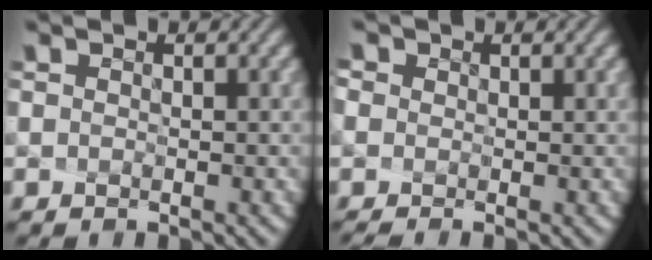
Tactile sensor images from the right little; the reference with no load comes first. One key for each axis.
{"total": 2.3, "fx": 0.2, "fy": 1.8, "fz": 1.5, "tx": -0.044, "ty": 0.006, "tz": 0.008}